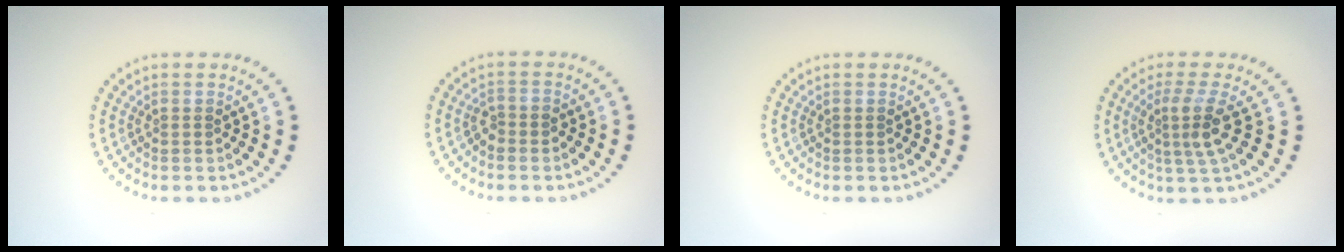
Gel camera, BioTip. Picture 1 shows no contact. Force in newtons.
{"total": 1.0, "press": 0.9, "slide": 0.4}
{"total": 0.0}
{"total": 3.3, "press": 2.3, "slide": 2.3}